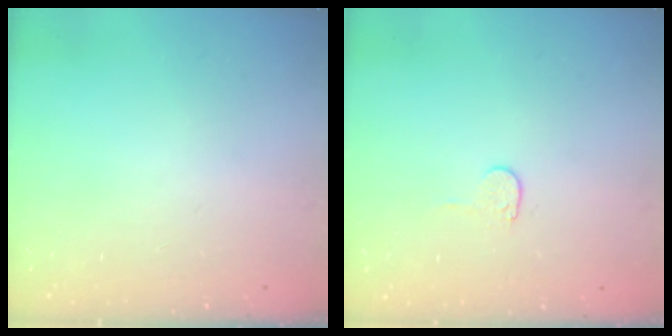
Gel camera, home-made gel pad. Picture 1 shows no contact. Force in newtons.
{"total": 4.0, "press": 4.0, "slide": 0.3}